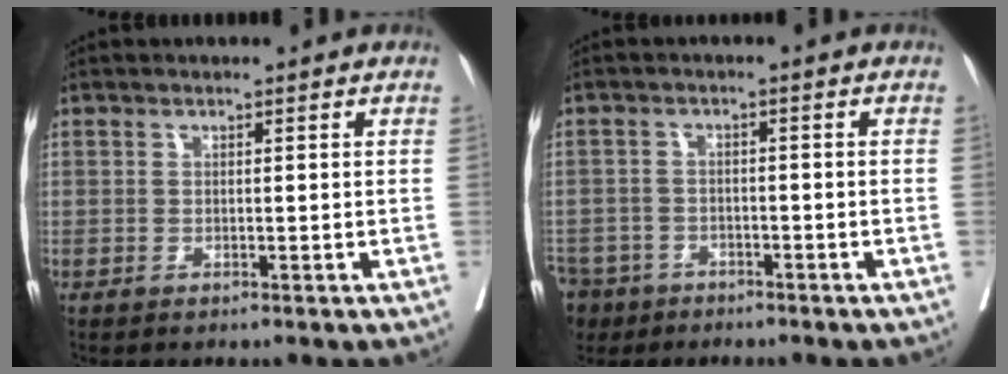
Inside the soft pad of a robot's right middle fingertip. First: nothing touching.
{"total": 9.5, "force": [-6.8, 6.2, 2.3], "torque": [-0.075, -0.011, -0.111]}